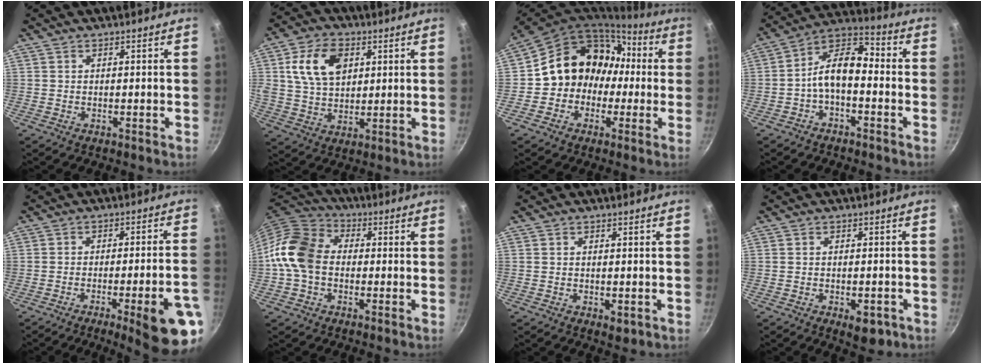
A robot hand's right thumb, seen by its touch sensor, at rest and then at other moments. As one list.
[{"total": 12.1, "force": [3.7, 8.1, 8.1], "torque": [-0.129, -0.005, 0.065]}, {"total": 16.1, "force": [-0.1, 13.7, 8.5], "torque": [-0.089, 0.063, -0.007]}, {"total": 10.0, "force": [-2.4, 5.5, 8.0], "torque": [-0.129, 0.056, -0.057]}, {"total": 15.1, "force": [-6.7, 2.7, 13.2], "torque": [-0.154, 0.033, -0.083]}, {"total": 11.8, "force": [-0.8, 9.1, 7.5], "torque": [-0.115, 0.027, -0.037]}, {"total": 2.0, "force": [-0.4, 1.0, 1.7], "torque": [-0.024, -0.008, -0.005]}, {"total": 5.3, "force": [-2.5, 2.6, 3.8], "torque": [-0.033, 0.014, -0.026]}]